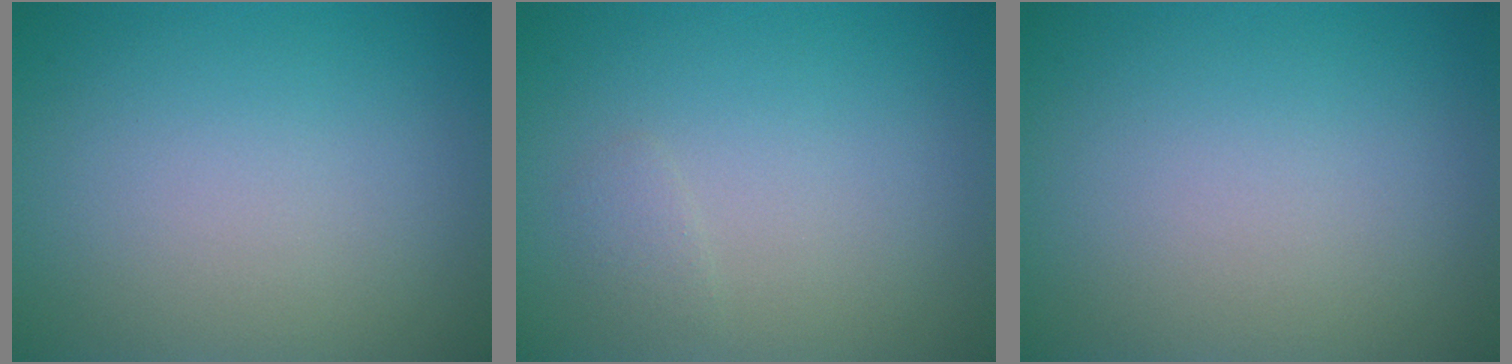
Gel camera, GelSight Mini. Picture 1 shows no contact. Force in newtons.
{"total": 0.7, "press": 0.7, "slide": 0.1}
{"total": 0.0}